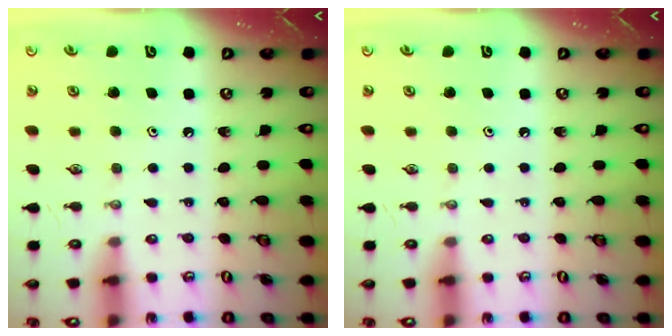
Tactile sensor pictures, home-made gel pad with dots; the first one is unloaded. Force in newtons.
{"total": 0.0}